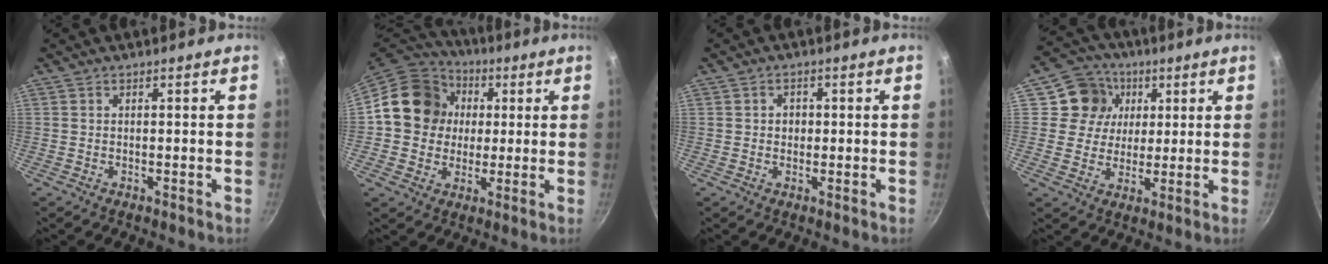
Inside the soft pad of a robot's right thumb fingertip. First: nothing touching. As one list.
[{"total": 15.6, "force": [2.1, 13.8, 7.0], "torque": [-0.092, 0.024, 0.022]}, {"total": 2.2, "force": [0.1, 1.9, 1.0], "torque": [-0.006, 0.001, 0.000]}, {"total": 9.8, "force": [3.0, 8.9, 2.7], "torque": [-0.006, 0.000, 0.041]}]